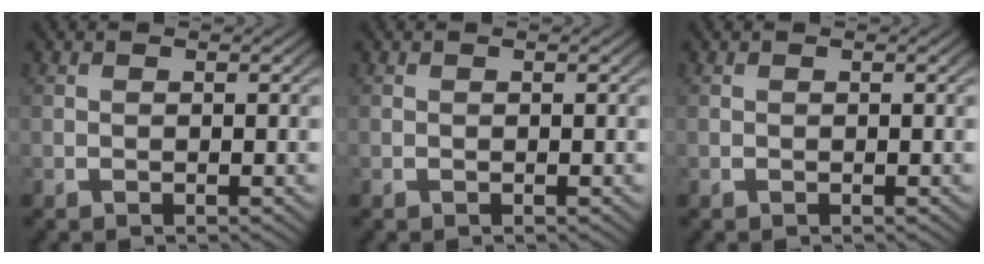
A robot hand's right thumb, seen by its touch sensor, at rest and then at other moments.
{"total": 0.0}
{"total": 0.0}